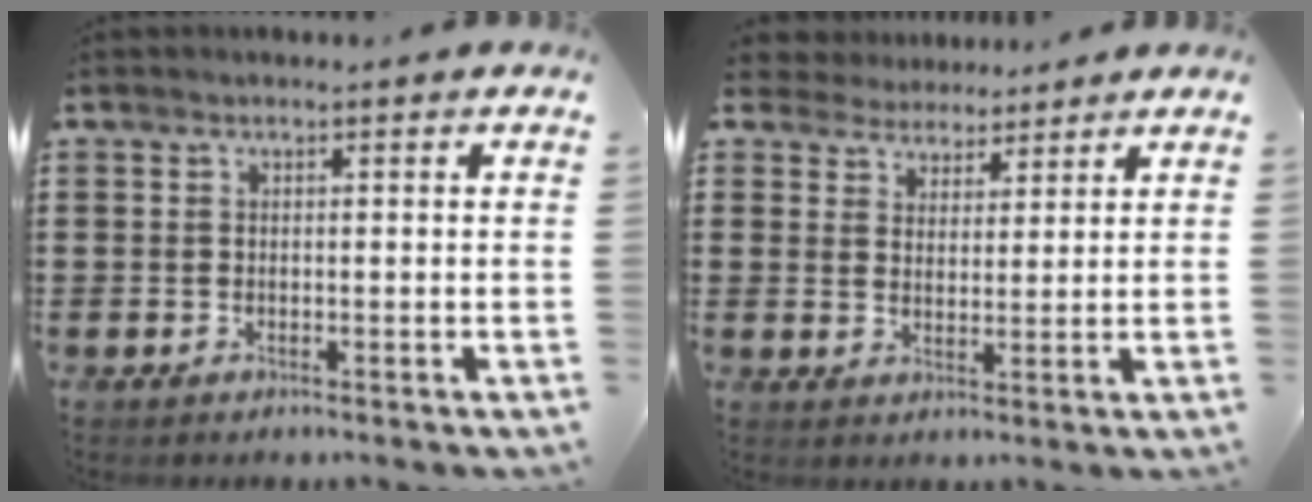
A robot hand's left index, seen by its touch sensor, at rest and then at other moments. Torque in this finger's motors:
{"motor_torque": [2.14, 0.00, 0.62, 0.17]}